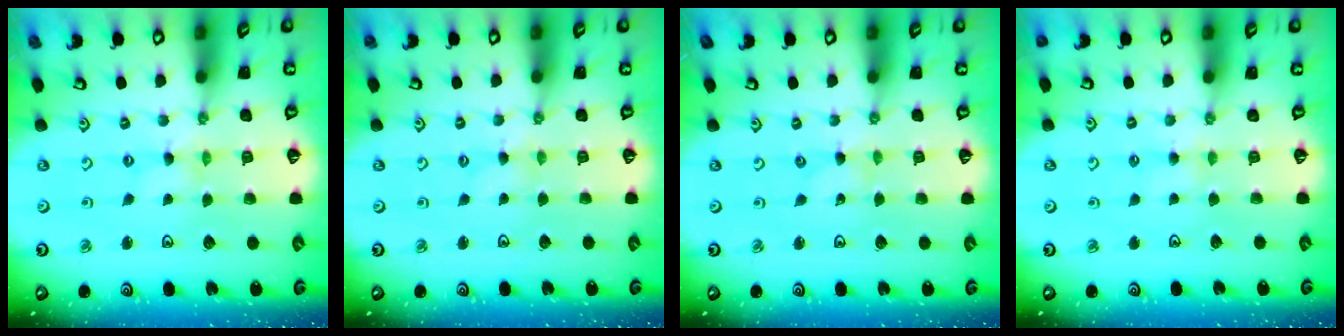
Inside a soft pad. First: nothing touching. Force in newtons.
{"total": 0.9, "press": 0.9, "slide": 0.2}
{"total": 0.0}
{"total": 3.0, "press": 3.0, "slide": 0.5}